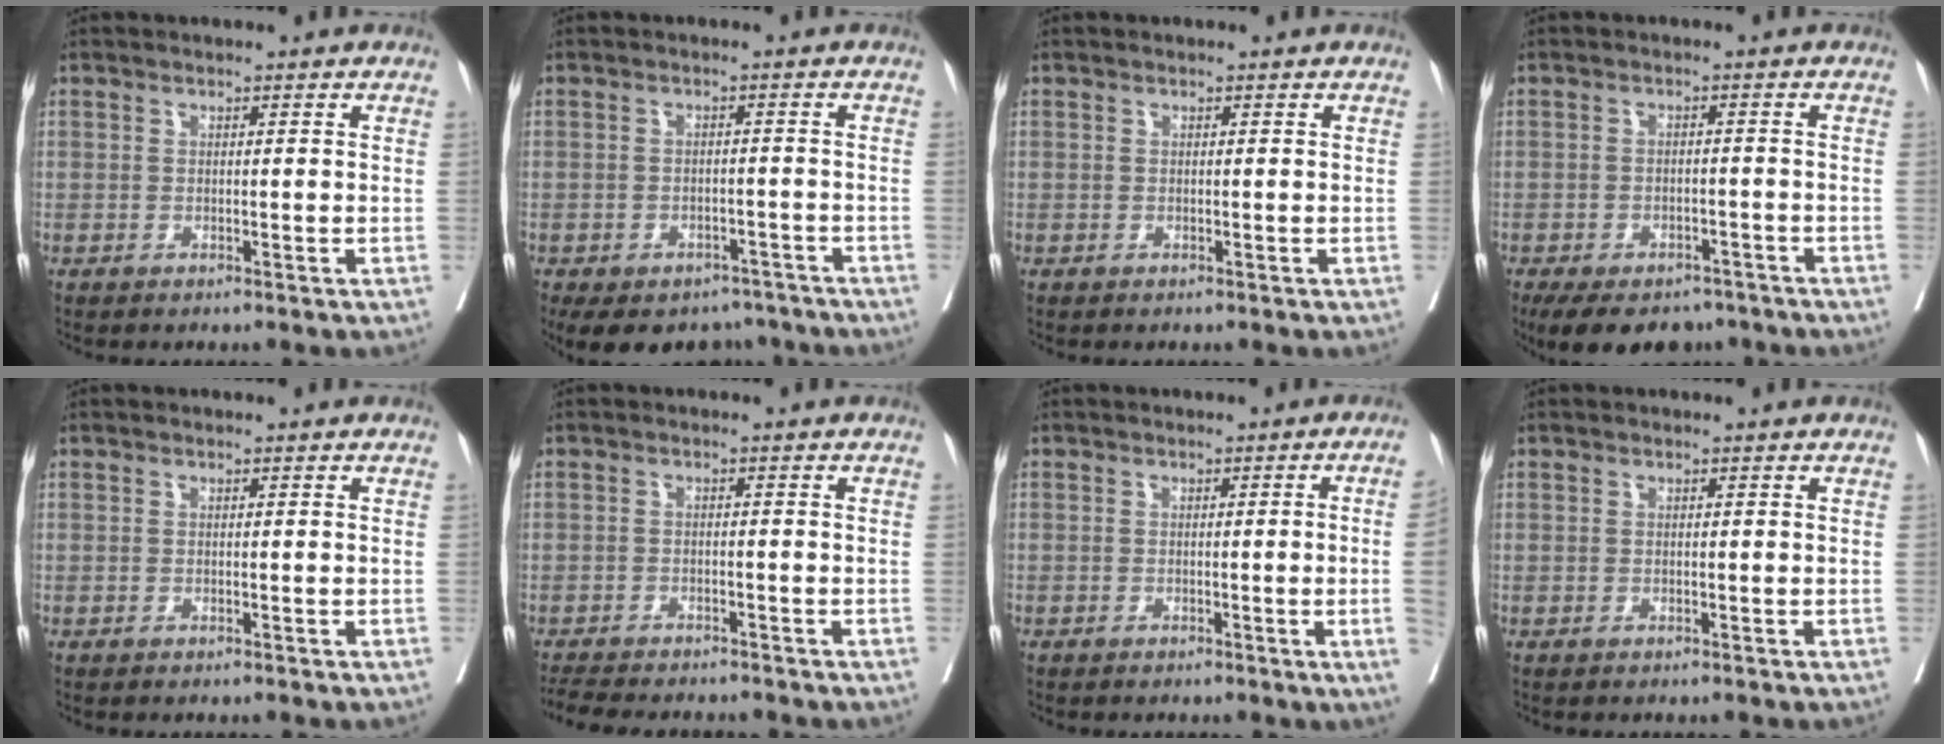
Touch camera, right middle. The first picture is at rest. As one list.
[{"total": 11.5, "force": [-9.0, 6.3, 3.5], "torque": [-0.061, 0.011, -0.108]}, {"total": 0.0}, {"total": 12.2, "force": [-9.1, 6.3, 5.1], "torque": [-0.095, -0.004, -0.121]}, {"total": 0.0}, {"total": 8.8, "force": [-8.0, 1.6, 3.2], "torque": [-0.047, -0.011, -0.118]}, {"total": 4.4, "force": [-0.6, -1.8, 4.0], "torque": [-0.047, -0.010, -0.008]}, {"total": 0.0}]